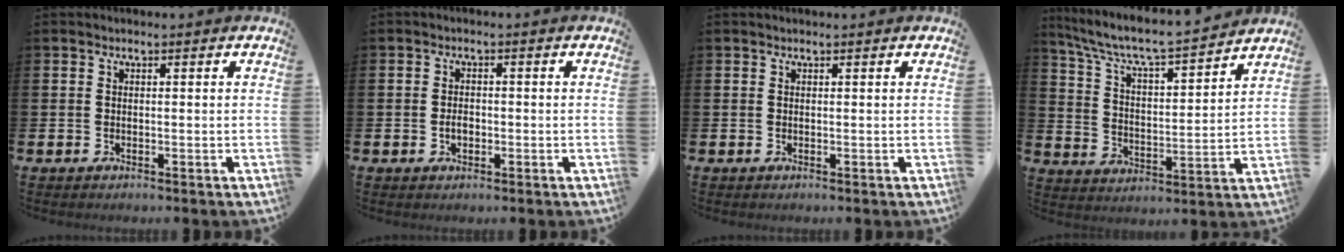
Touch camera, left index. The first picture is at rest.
{"total": 1.9, "force": [-0.4, 1.2, 1.3], "torque": [-0.013, -0.001, -0.011]}
{"total": 0.0}
{"total": 7.1, "force": [6.6, 0.6, 2.5], "torque": [-0.081, -0.053, 0.109]}